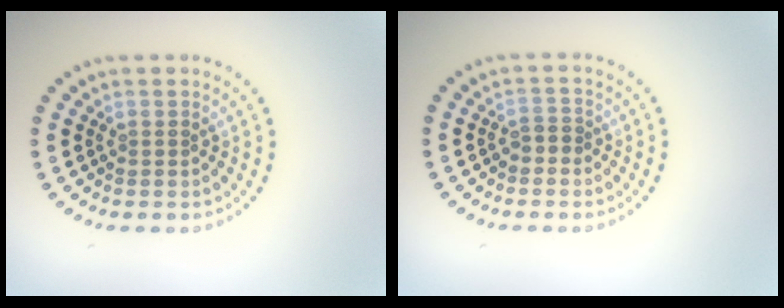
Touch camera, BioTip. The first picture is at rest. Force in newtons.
{"total": 1.2, "press": 1.1, "slide": 0.5}